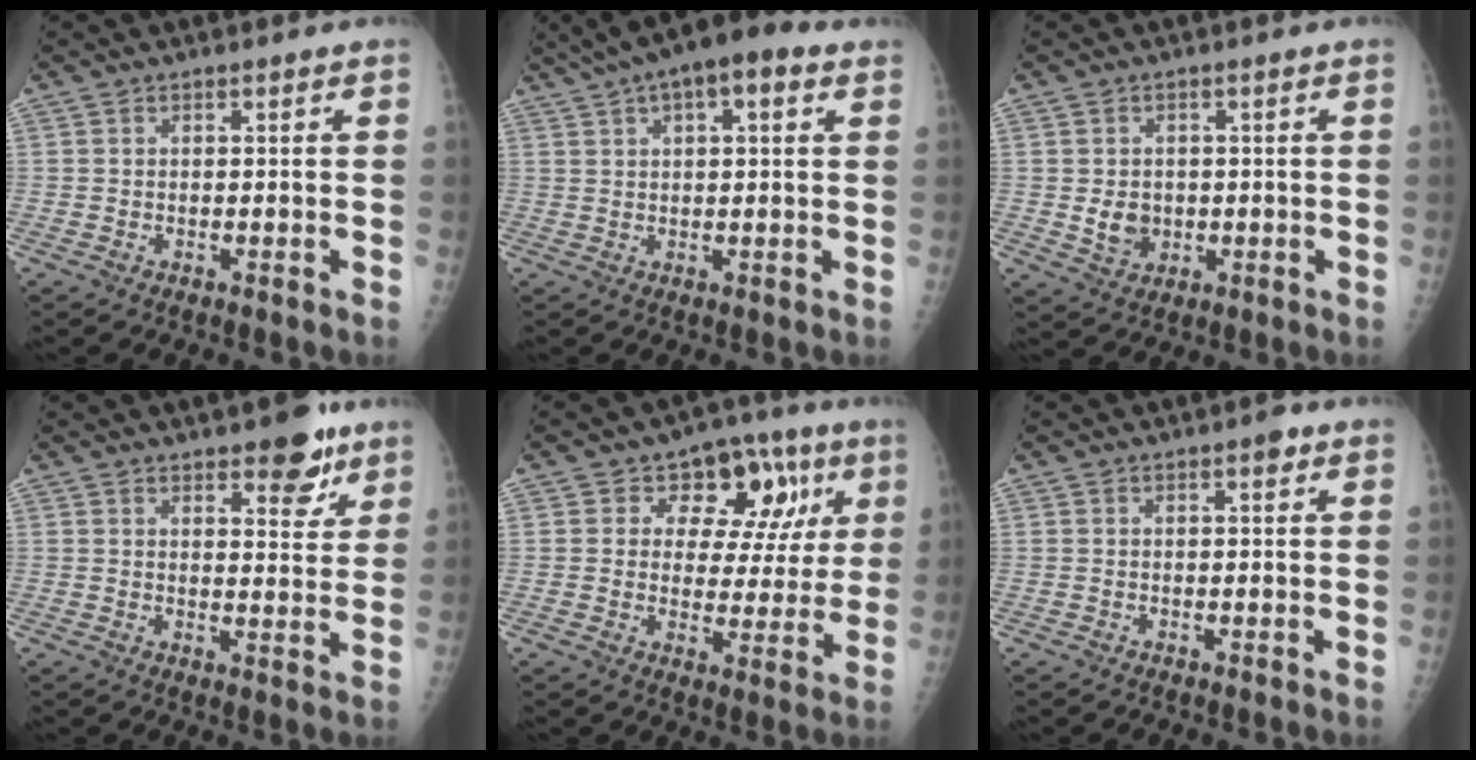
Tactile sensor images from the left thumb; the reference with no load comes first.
{"total": 13.4, "force": [7.4, 5.1, 9.9], "torque": [-0.157, 0.027, 0.114]}
{"total": 4.9, "force": [-0.4, 4.1, 2.6], "torque": [-0.022, -0.001, 0.003]}
{"total": 7.8, "force": [5.1, 3.3, 4.9], "torque": [-0.035, -0.028, 0.067]}
{"total": 13.7, "force": [5.0, 9.3, 8.7], "torque": [-0.056, 0.001, 0.065]}
{"total": 1.5, "force": [0.8, 0.6, 1.1], "torque": [-0.011, 0.000, 0.009]}